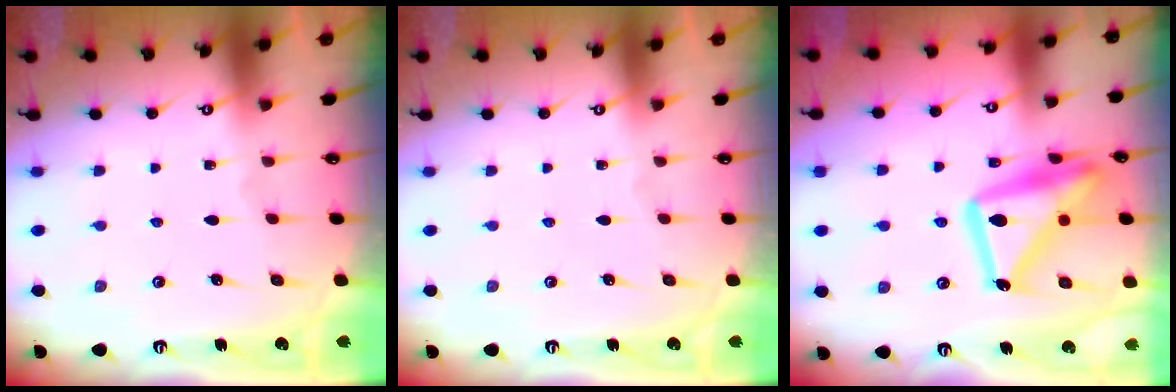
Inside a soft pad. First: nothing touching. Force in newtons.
{"total": 0.0}
{"total": 18.5, "press": 18.4, "slide": 1.6}